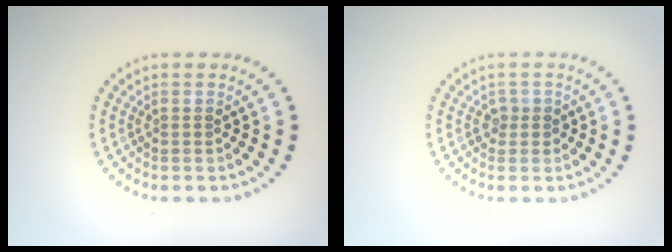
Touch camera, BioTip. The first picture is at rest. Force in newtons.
{"total": 1.2, "press": 1.0, "slide": 0.7}